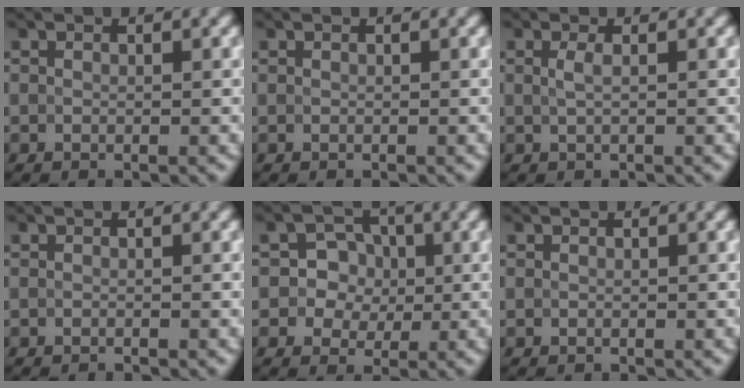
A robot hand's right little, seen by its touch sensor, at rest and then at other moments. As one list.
[{"total": 0.0}, {"total": 1.1, "force": [0.2, 0.4, 1.0], "torque": [-0.019, 0.003, 0.002]}, {"total": 0.5, "force": [-0.5, 0.0, 0.1], "torque": [0.002, 0.000, -0.010]}, {"total": 4.1, "force": [0.3, 3.8, 1.5], "torque": [-0.008, 0.008, -0.011]}, {"total": 0.0}]